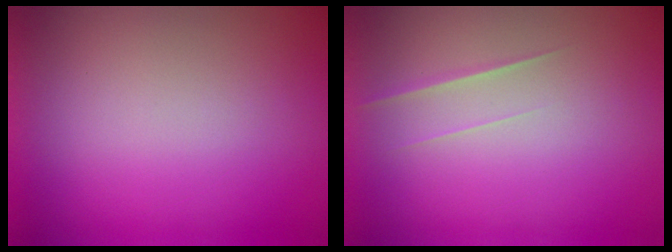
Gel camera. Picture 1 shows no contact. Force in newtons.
{"total": 1.7}